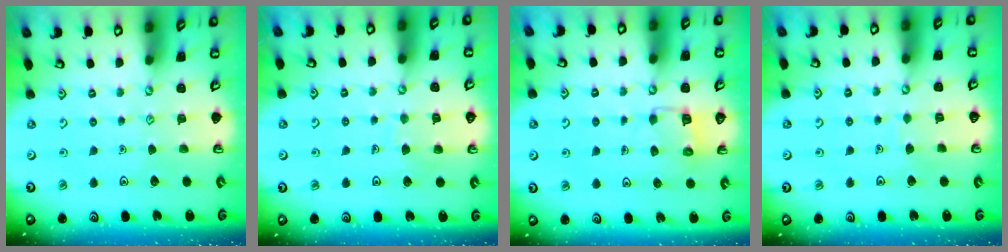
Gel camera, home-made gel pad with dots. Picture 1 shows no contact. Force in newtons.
{"total": 5.6, "press": 5.5, "slide": 0.5}
{"total": 4.6, "press": 4.5, "slide": 0.4}
{"total": 2.4, "press": 2.4, "slide": 0.1}